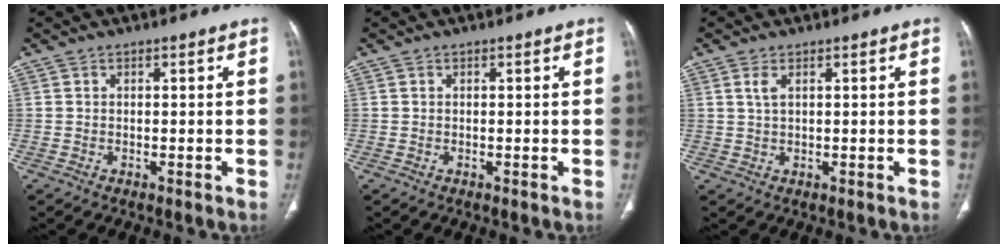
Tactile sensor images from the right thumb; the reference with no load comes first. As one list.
[{"total": 0.0}, {"total": 2.1, "force": [0.9, 0.9, 1.7], "torque": [-0.039, 0.003, 0.025]}]